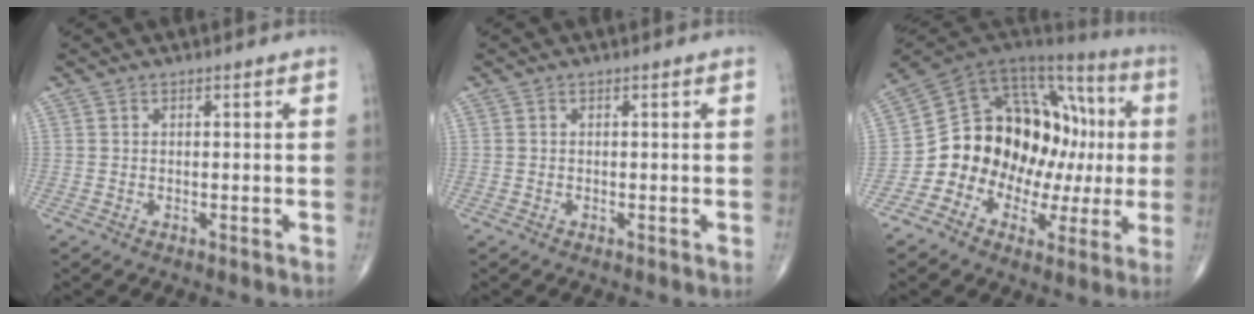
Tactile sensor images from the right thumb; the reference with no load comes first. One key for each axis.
{"total": 0.0}
{"total": 21.6, "fx": -1.5, "fy": 16.2, "fz": 14.2, "tx": -0.167, "ty": 0.075, "tz": -0.016}